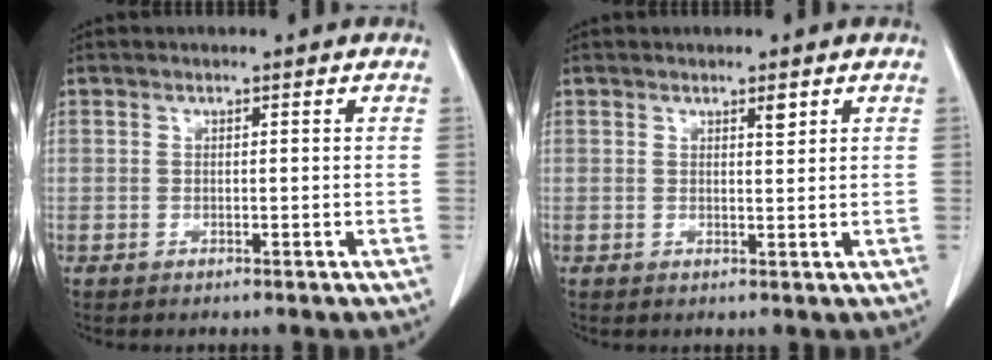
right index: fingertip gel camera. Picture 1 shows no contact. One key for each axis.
{"total": 1.3, "fx": 0.9, "fy": 0.2, "fz": 1.0, "tx": -0.018, "ty": -0.006, "tz": 0.013}